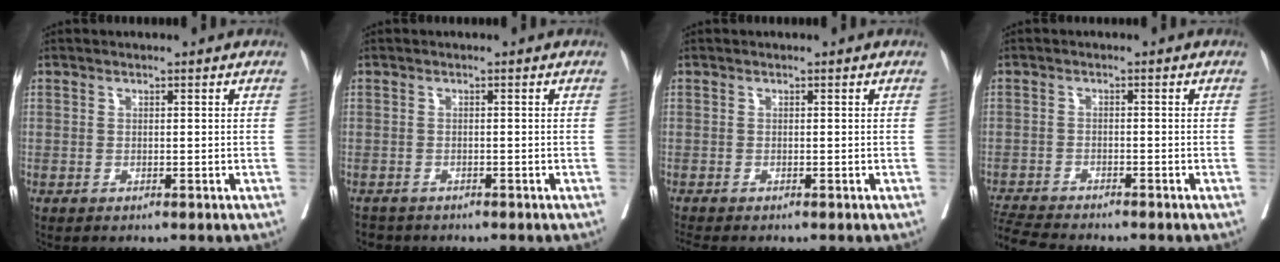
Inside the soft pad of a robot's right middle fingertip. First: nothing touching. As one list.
[{"total": 2.1, "force": [-1.9, 1.0, -0.2], "torque": [-0.003, -0.001, -0.032]}, {"total": 1.2, "force": [-1.2, 0.1, 0.4], "torque": [-0.010, -0.005, -0.022]}, {"total": 6.9, "force": [-6.6, -0.1, 2.1], "torque": [-0.036, -0.016, -0.111]}]